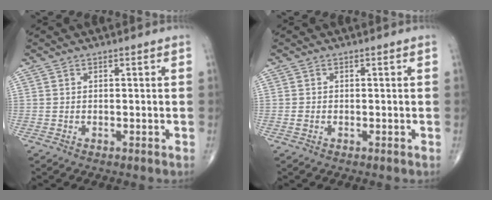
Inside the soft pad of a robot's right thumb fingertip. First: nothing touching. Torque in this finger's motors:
{"motor_torque": [-0.26, -0.12, -0.33, -0.28, 0.00]}